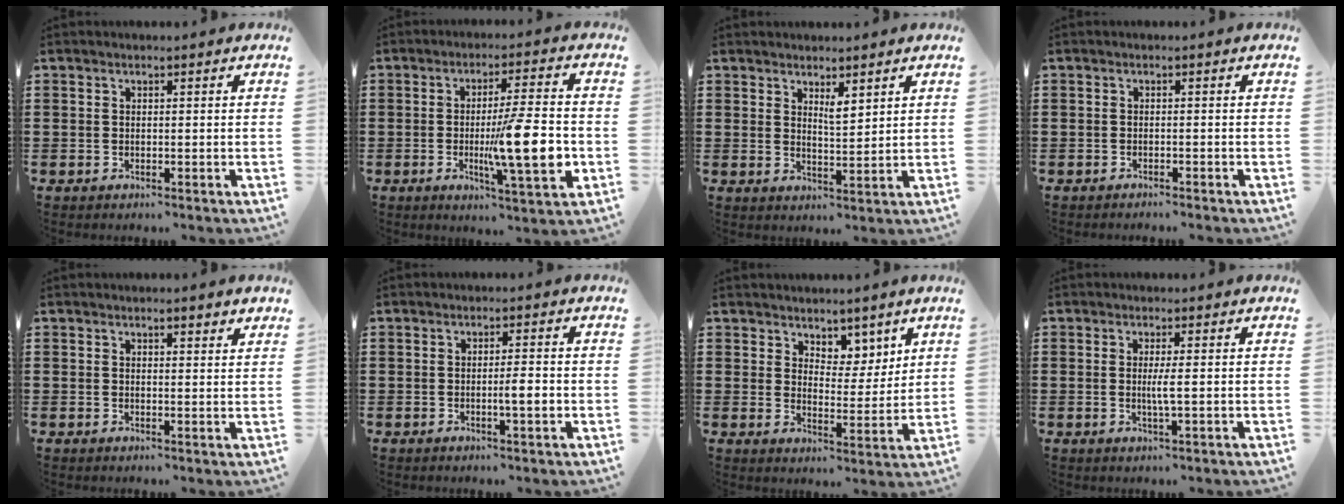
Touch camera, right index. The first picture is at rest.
{"total": 13.3, "force": [-2.2, 2.3, 13.0], "torque": [-0.200, -0.020, -0.040]}
{"total": 2.8, "force": [2.4, 0.6, 1.3], "torque": [-0.021, -0.004, 0.042]}
{"total": 0.8, "force": [-0.8, -0.1, 0.1], "torque": [-0.004, -0.003, -0.017]}
{"total": 1.2, "force": [1.1, 0.2, 0.5], "torque": [-0.012, 0.001, 0.020]}
{"total": 3.0, "force": [-0.7, 0.2, 2.9], "torque": [-0.048, -0.006, -0.013]}
{"total": 5.2, "force": [4.1, 3.2, 0.1], "torque": [-0.011, -0.015, 0.073]}
{"total": 2.6, "force": [-0.1, -0.1, 2.6], "torque": [-0.049, -0.008, -0.003]}